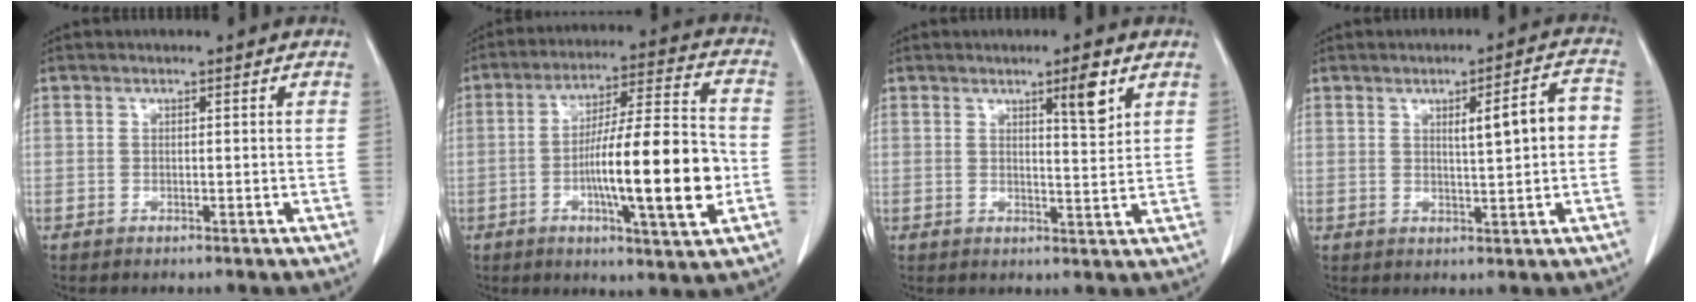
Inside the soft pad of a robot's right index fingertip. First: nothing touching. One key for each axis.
{"total": 17.2, "fx": -3.5, "fy": 1.5, "fz": 16.8, "tx": -0.274, "ty": 0.001, "tz": -0.056}
{"total": 4.9, "fx": 2.8, "fy": 0.5, "fz": 4.0, "tx": -0.058, "ty": -0.006, "tz": 0.041}
{"total": 6.5, "fx": 0.6, "fy": 1.0, "fz": 6.4, "tx": -0.092, "ty": 0.019, "tz": 0.010}